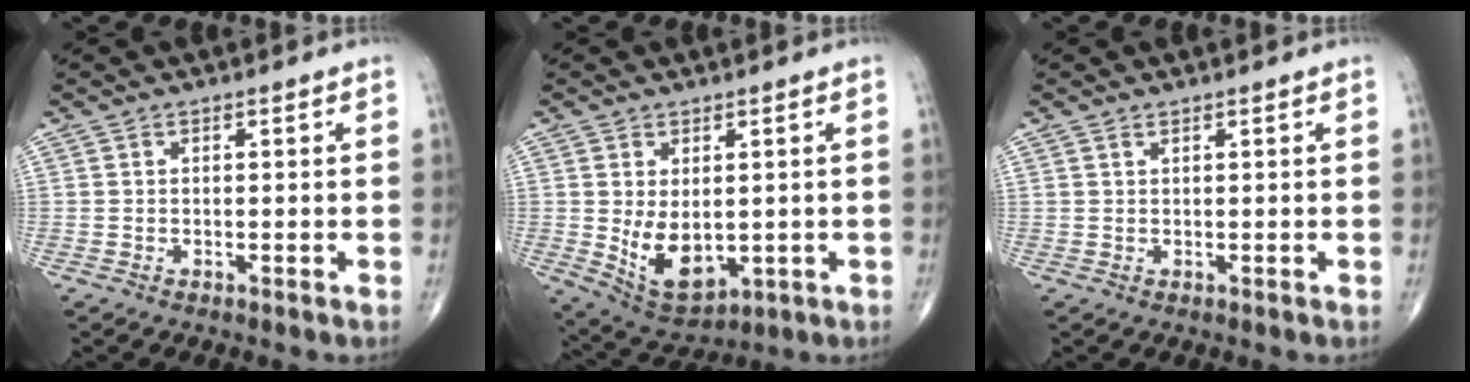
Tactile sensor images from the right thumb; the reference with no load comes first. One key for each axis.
{"total": 9.4, "fx": -0.5, "fy": 5.7, "fz": 7.5, "tx": -0.108, "ty": -0.014, "tz": 0.015}
{"total": 0.6, "fx": 0.5, "fy": 0.1, "fz": 0.2, "tx": -0.007, "ty": -0.001, "tz": 0.011}